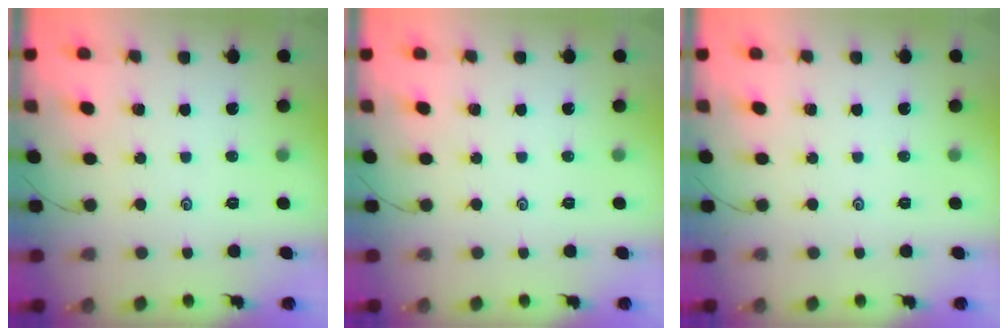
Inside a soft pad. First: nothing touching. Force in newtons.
{"total": 0.0}
{"total": 0.0}